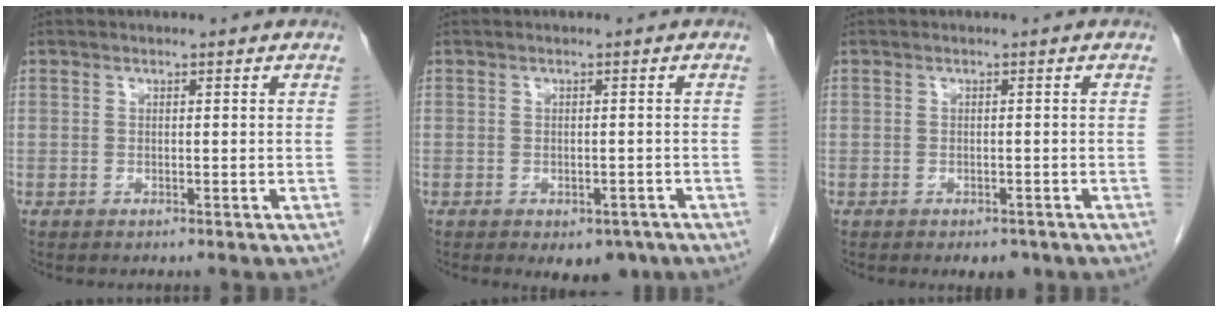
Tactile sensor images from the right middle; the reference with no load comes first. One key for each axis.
{"total": 4.5, "fx": -3.1, "fy": 2.4, "fz": 2.2, "tx": -0.017, "ty": -0.002, "tz": -0.035}
{"total": 2.4, "fx": -1.8, "fy": 1.2, "fz": 1.2, "tx": -0.011, "ty": -0.002, "tz": -0.015}